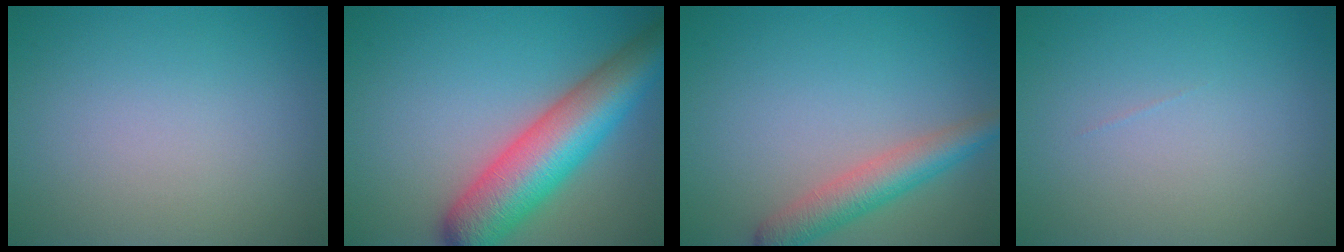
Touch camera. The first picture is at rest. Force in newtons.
{"total": 9.7, "press": 9.6, "slide": 0.4}
{"total": 3.9, "press": 3.9, "slide": 0.2}
{"total": 0.0}